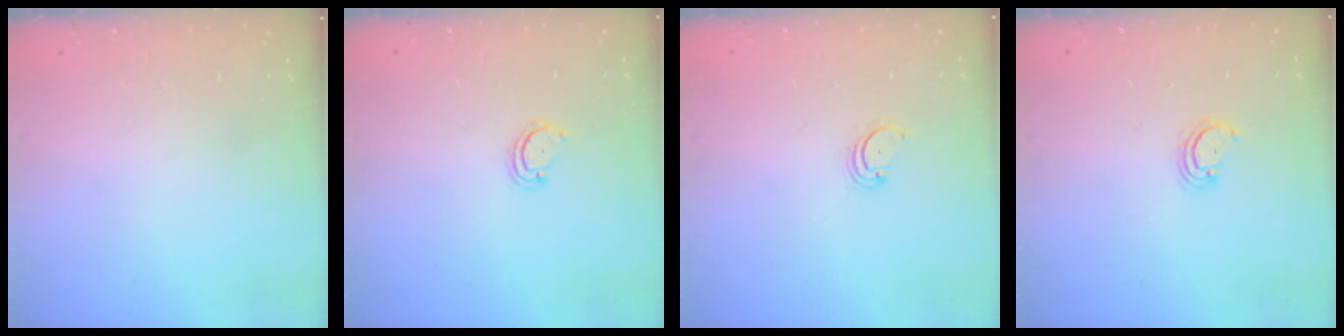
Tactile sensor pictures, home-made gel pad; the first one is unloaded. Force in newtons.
{"total": 2.6, "press": 2.6, "slide": 0.3}
{"total": 2.6, "press": 2.5, "slide": 0.3}
{"total": 2.9, "press": 2.9, "slide": 0.2}